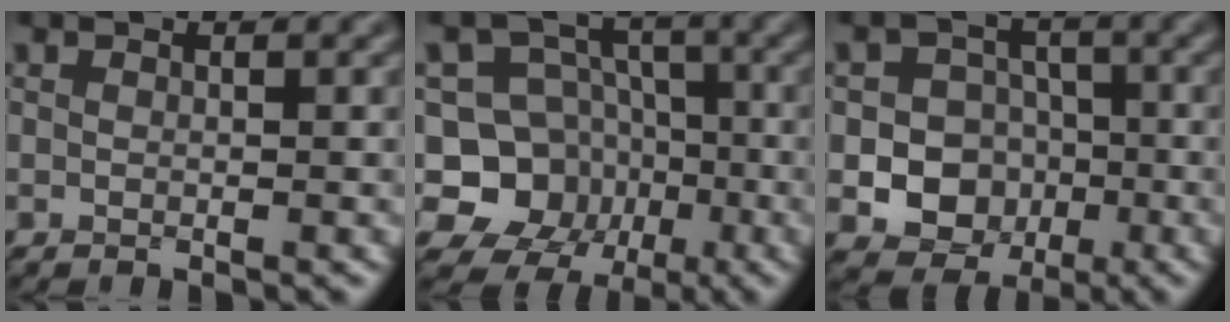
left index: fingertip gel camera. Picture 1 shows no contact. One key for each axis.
{"total": 9.5, "fx": -3.5, "fy": 8.2, "fz": 3.1, "tx": -0.044, "ty": 0.016, "tz": -0.090}
{"total": 10.3, "fx": -3.1, "fy": 9.3, "fz": 3.4, "tx": -0.030, "ty": -0.012, "tz": -0.072}